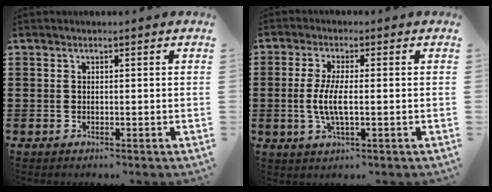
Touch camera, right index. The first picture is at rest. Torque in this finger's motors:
{"motor_torque": [1.72, 0.42, 0.67, 0.20]}